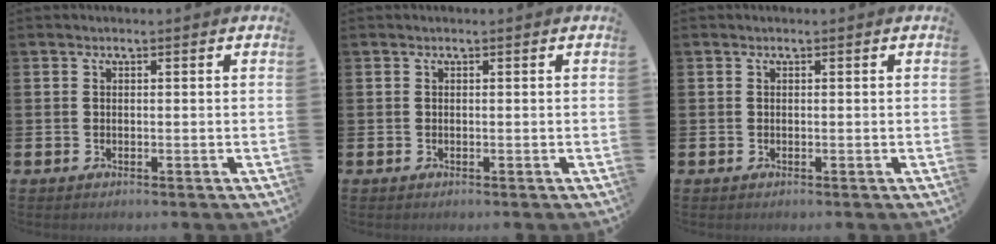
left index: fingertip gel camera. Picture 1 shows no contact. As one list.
[{"total": 0.0}, {"total": 0.0}]